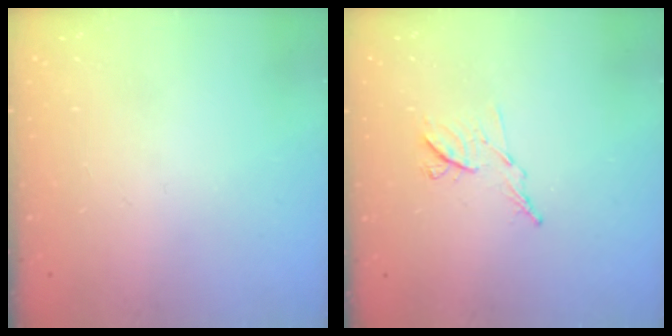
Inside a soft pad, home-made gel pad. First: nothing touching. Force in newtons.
{"total": 7.6, "press": 7.5, "slide": 1.1}